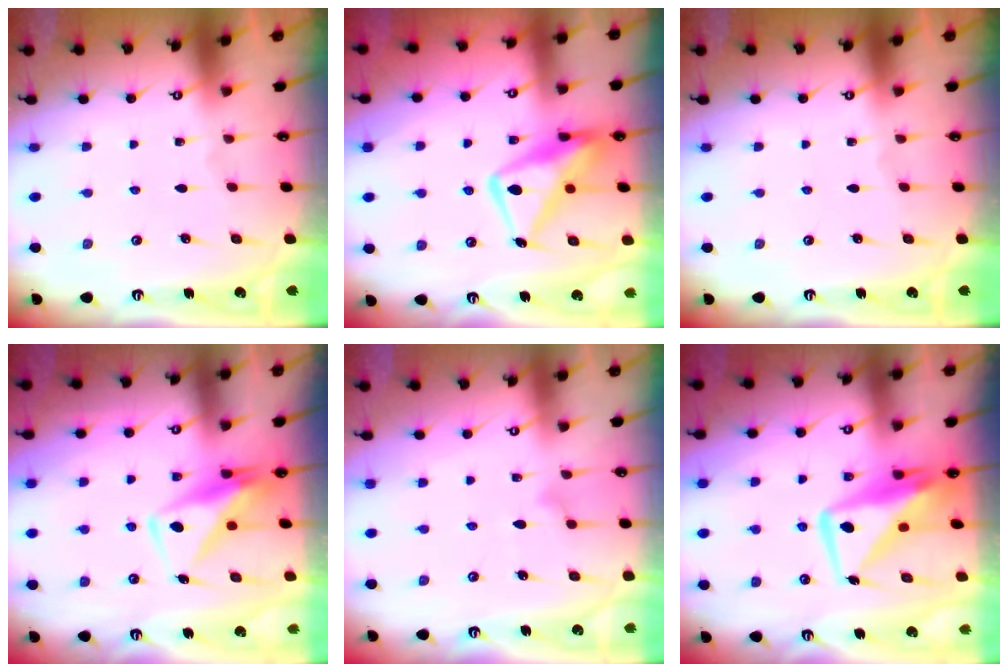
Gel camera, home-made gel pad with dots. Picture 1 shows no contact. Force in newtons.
{"total": 15.2, "press": 15.1, "slide": 1.5}
{"total": 0.0}
{"total": 10.0, "press": 10.0, "slide": 1.2}
{"total": 8.6, "press": 8.6, "slide": 0.3}
{"total": 11.8, "press": 11.7, "slide": 0.9}